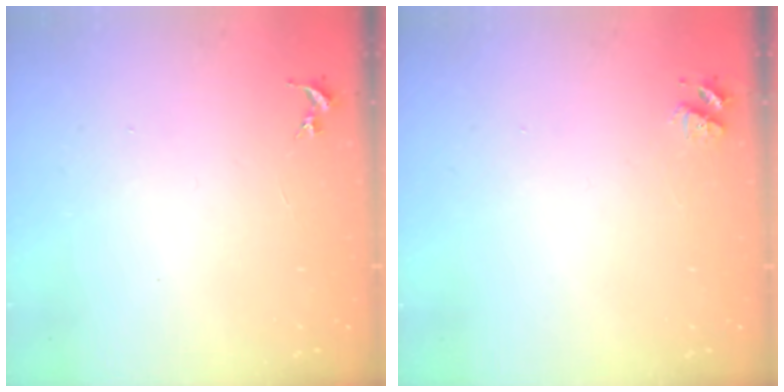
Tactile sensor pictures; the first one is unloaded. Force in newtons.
{"total": 4.7, "press": 4.7, "slide": 0.7}